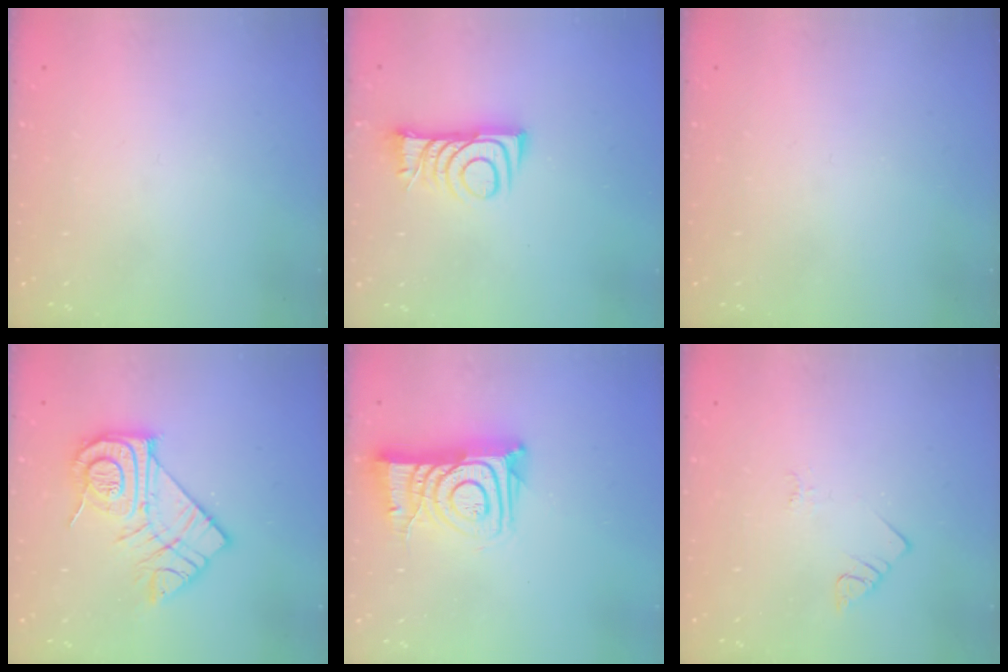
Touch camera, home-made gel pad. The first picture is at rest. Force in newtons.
{"total": 8.8, "press": 8.8, "slide": 0.6}
{"total": 0.0}
{"total": 16.5, "press": 16.5, "slide": 1.2}
{"total": 14.8, "press": 14.7, "slide": 1.6}
{"total": 2.3, "press": 2.3, "slide": 0.4}